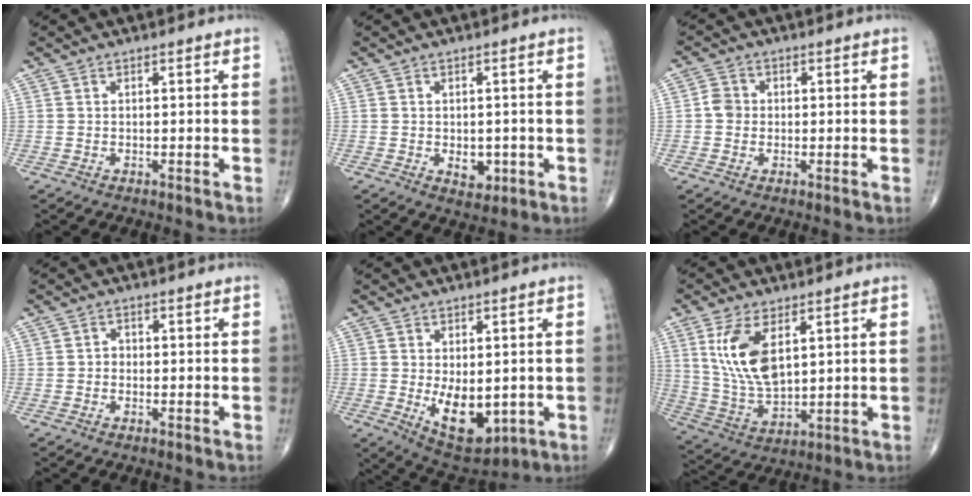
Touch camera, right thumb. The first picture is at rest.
{"total": 3.8, "force": [-0.8, 2.5, 2.7], "torque": [-0.018, -0.001, -0.004]}
{"total": 3.0, "force": [-0.2, 2.7, 1.3], "torque": [-0.010, 0.005, -0.010]}
{"total": 1.1, "force": [-0.4, 1.0, 0.5], "torque": [0.002, 0.004, -0.011]}
{"total": 10.3, "force": [-1.4, 5.7, 8.5], "torque": [-0.102, -0.016, 0.000]}
{"total": 12.2, "force": [4.2, 5.9, 9.8], "torque": [-0.193, -0.019, 0.095]}